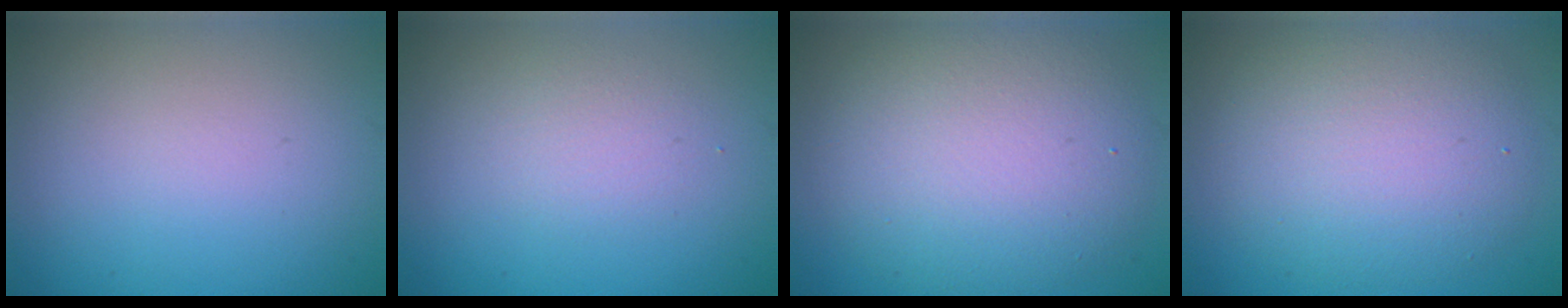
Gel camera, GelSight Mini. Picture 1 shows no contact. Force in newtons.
{"total": 1.7, "press": 1.7, "slide": 0.2}
{"total": 8.5, "press": 8.4, "slide": 0.9}
{"total": 6.9, "press": 6.9, "slide": 0.6}